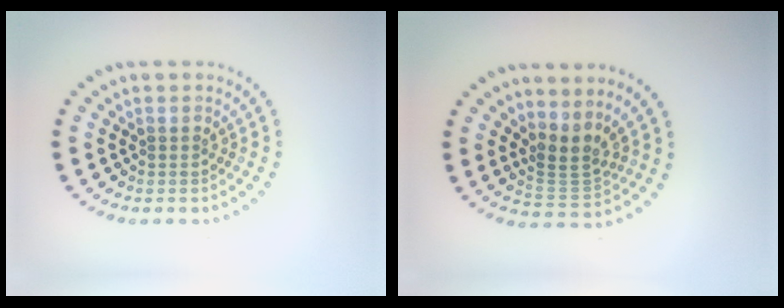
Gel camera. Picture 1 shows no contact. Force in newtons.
{"total": 2.9, "press": 2.1, "slide": 1.9}